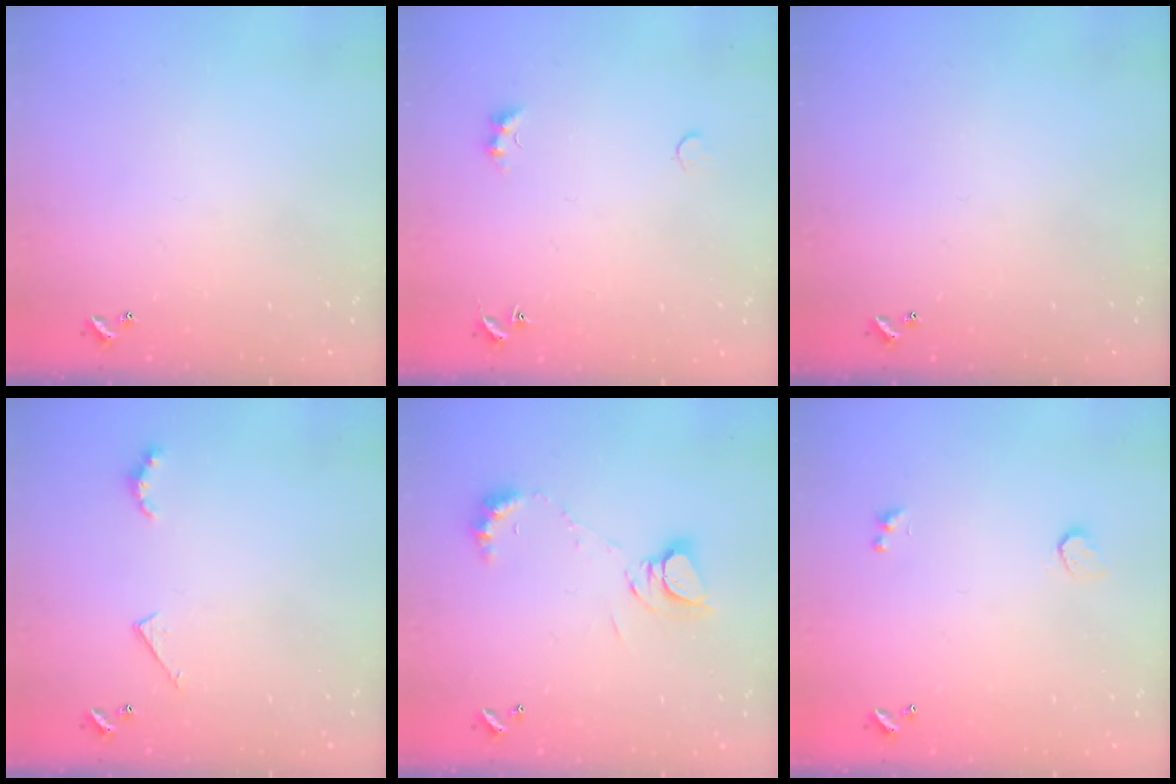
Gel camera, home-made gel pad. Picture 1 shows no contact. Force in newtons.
{"total": 1.9, "press": 1.9, "slide": 0.5}
{"total": 0.0}
{"total": 3.8, "press": 3.8, "slide": 0.6}
{"total": 8.3, "press": 8.2, "slide": 1.0}
{"total": 1.0, "press": 0.7, "slide": 0.7}